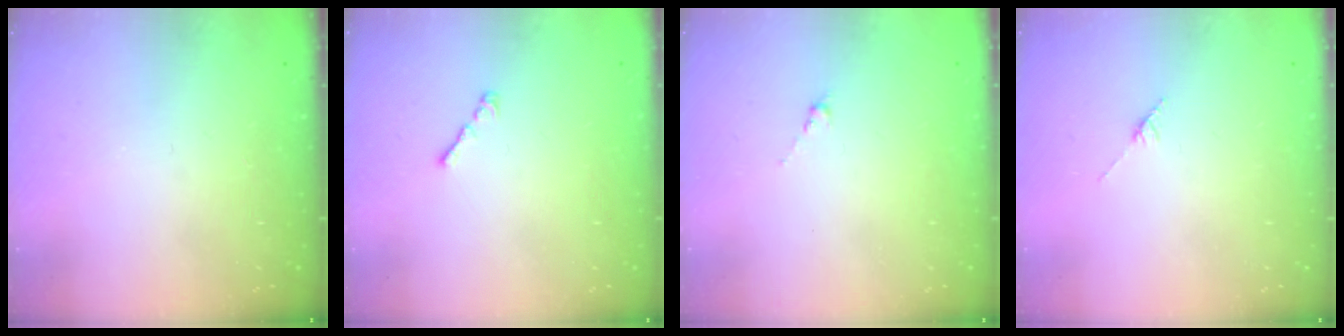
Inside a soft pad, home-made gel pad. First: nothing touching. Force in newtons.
{"total": 1.1, "press": 0.9, "slide": 0.5}
{"total": 0.5, "press": 0.3, "slide": 0.4}
{"total": 2.8, "press": 2.8, "slide": 0.4}